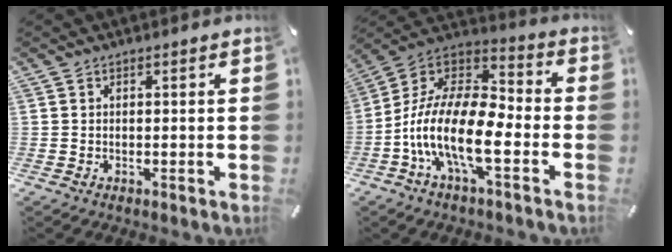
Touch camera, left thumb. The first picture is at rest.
{"total": 17.2, "force": [-7.9, 6.6, 13.8], "torque": [-0.301, 0.001, -0.145]}